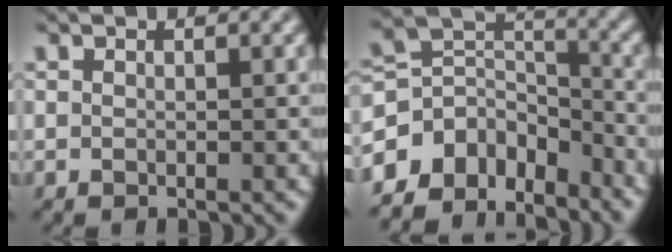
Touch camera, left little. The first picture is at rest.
{"total": 6.8, "force": [-5.2, 3.8, 2.3], "torque": [-0.031, 0.007, -0.103]}